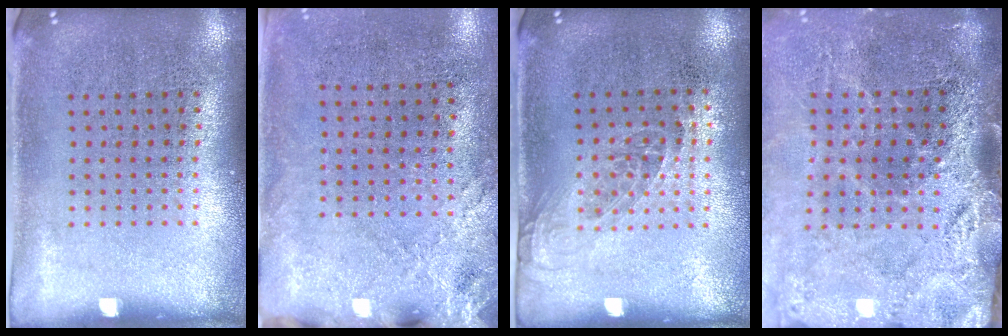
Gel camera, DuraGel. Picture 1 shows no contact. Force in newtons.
{"total": 2.5, "press": 2.1, "slide": 1.4}
{"total": 1.2, "press": 1.0, "slide": 0.7}
{"total": 4.2, "press": 3.5, "slide": 2.3}